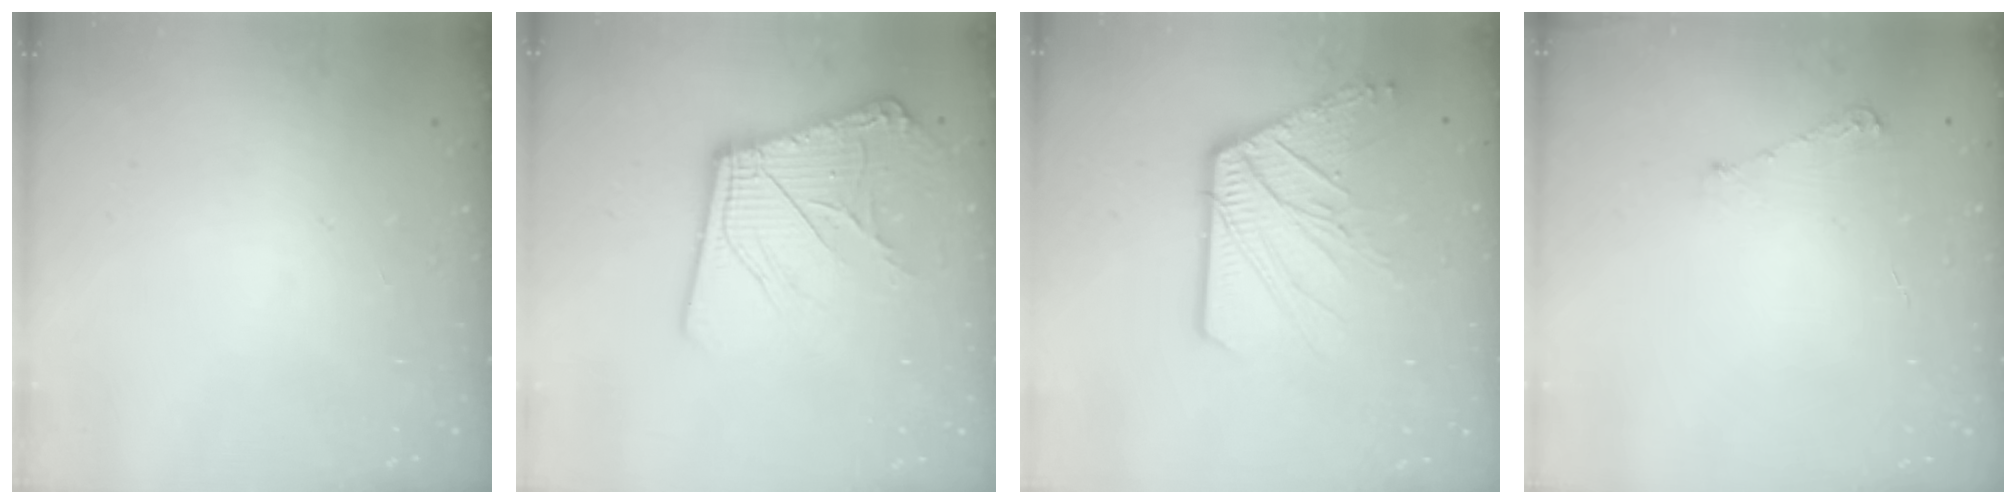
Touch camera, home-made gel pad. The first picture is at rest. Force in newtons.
{"total": 13.9, "press": 13.8, "slide": 1.8}
{"total": 14.5, "press": 14.4, "slide": 1.4}
{"total": 4.0, "press": 3.9, "slide": 0.5}